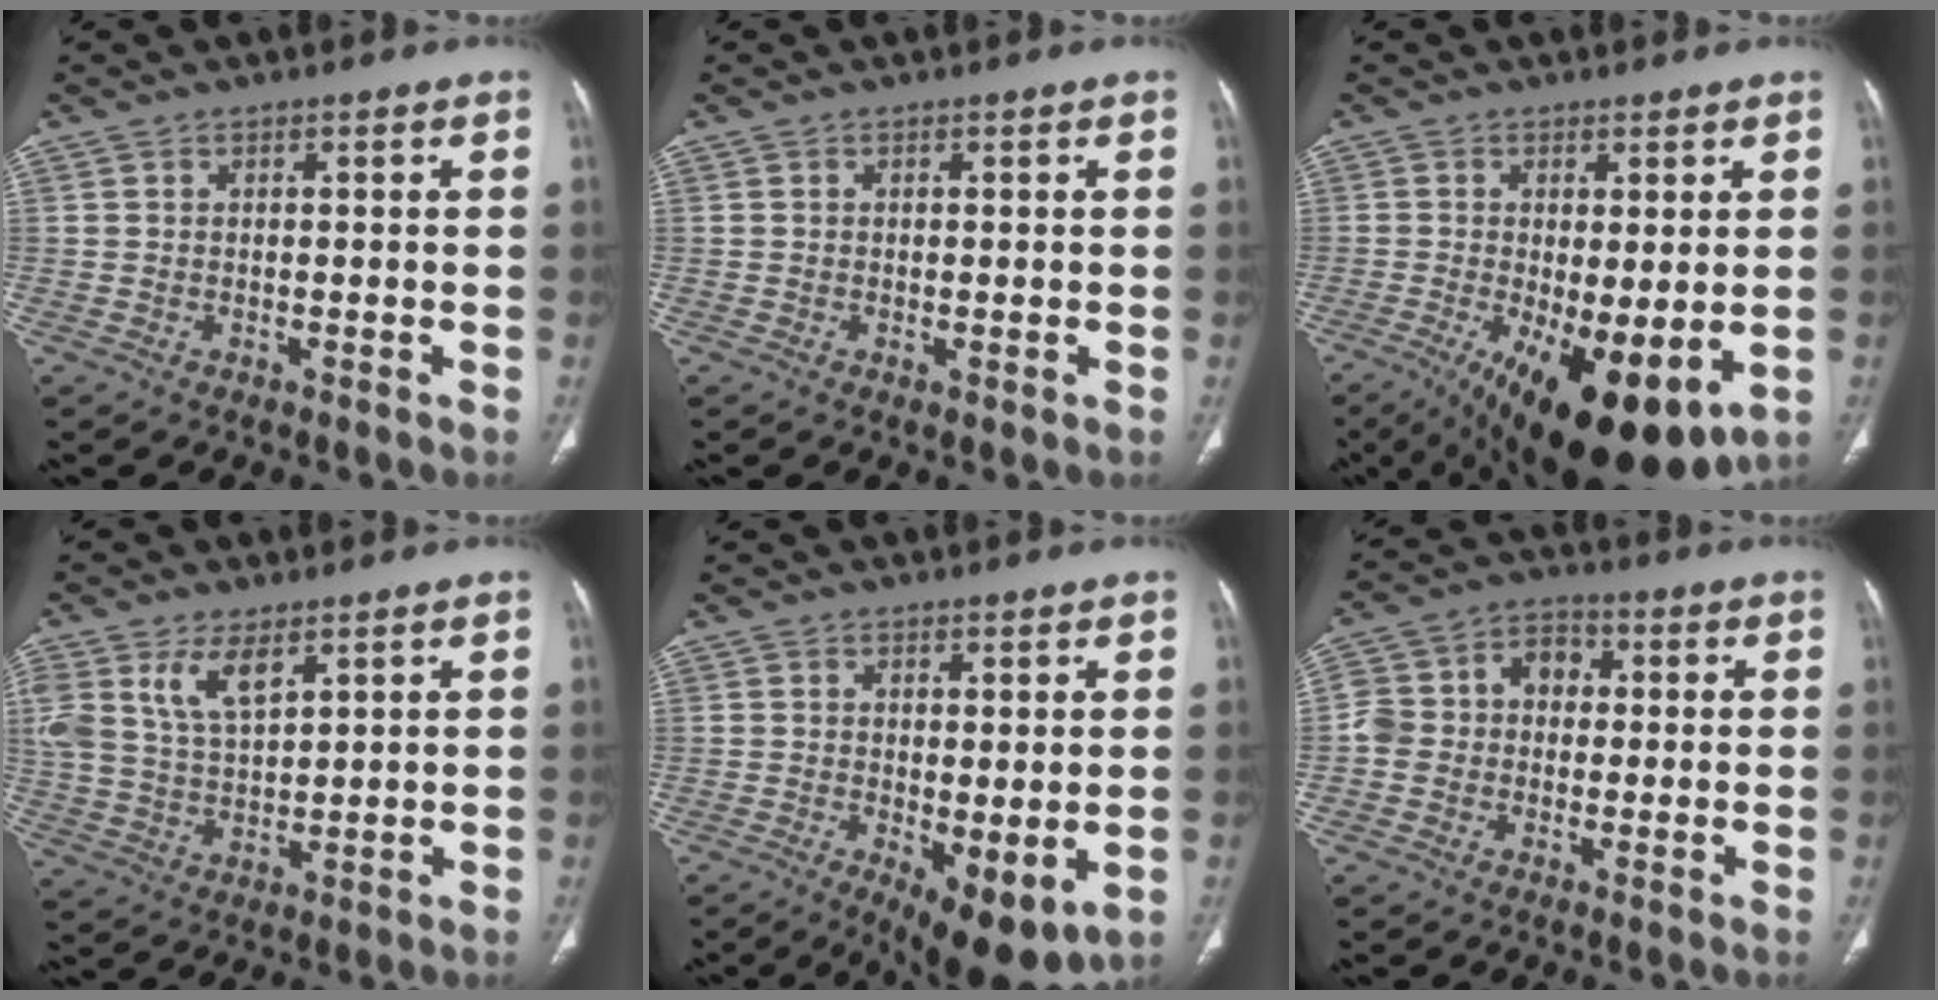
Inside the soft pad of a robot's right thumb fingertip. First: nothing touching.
{"total": 0.6, "force": [-0.1, 0.1, 0.5], "torque": [-0.012, -0.005, 0.001]}
{"total": 16.3, "force": [-5.2, 6.2, 14.2], "torque": [-0.214, -0.028, -0.063]}
{"total": 9.2, "force": [4.9, 4.6, 6.4], "torque": [-0.123, -0.013, 0.106]}
{"total": 9.4, "force": [-2.2, 3.5, 8.4], "torque": [-0.124, -0.023, -0.023]}
{"total": 9.1, "force": [0.0, 7.6, 5.1], "torque": [-0.072, 0.038, -0.011]}